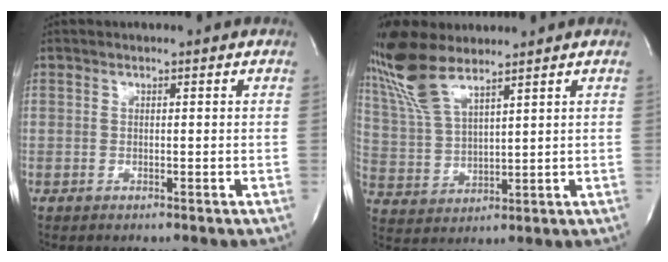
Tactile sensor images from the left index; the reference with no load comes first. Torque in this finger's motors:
{"motor_torque": [-0.16, 0.07, 0.10, 0.04]}